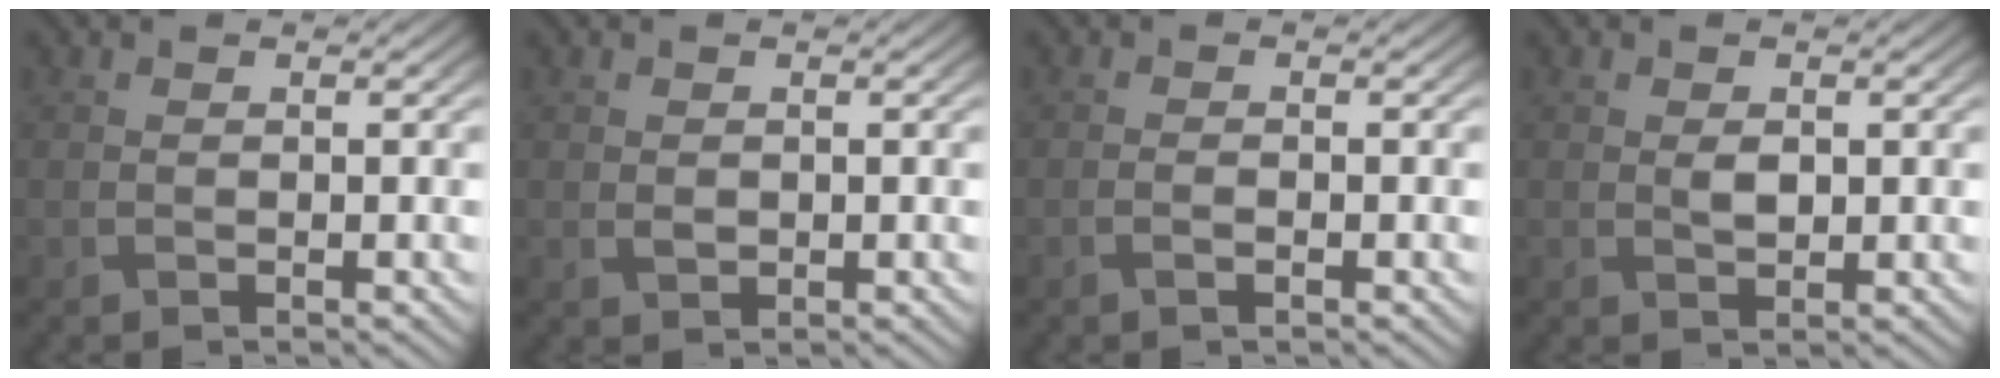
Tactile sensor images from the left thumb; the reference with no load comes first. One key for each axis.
{"total": 1.0, "fx": 0.1, "fy": 0.8, "fz": 0.6, "tx": -0.015, "ty": -0.004, "tz": 0.003}
{"total": 0.9, "fx": -0.5, "fy": 0.2, "fz": 0.7, "tx": -0.015, "ty": 0.000, "tz": -0.008}
{"total": 1.5, "fx": 0.2, "fy": 0.9, "fz": 1.2, "tx": -0.025, "ty": -0.003, "tz": 0.007}